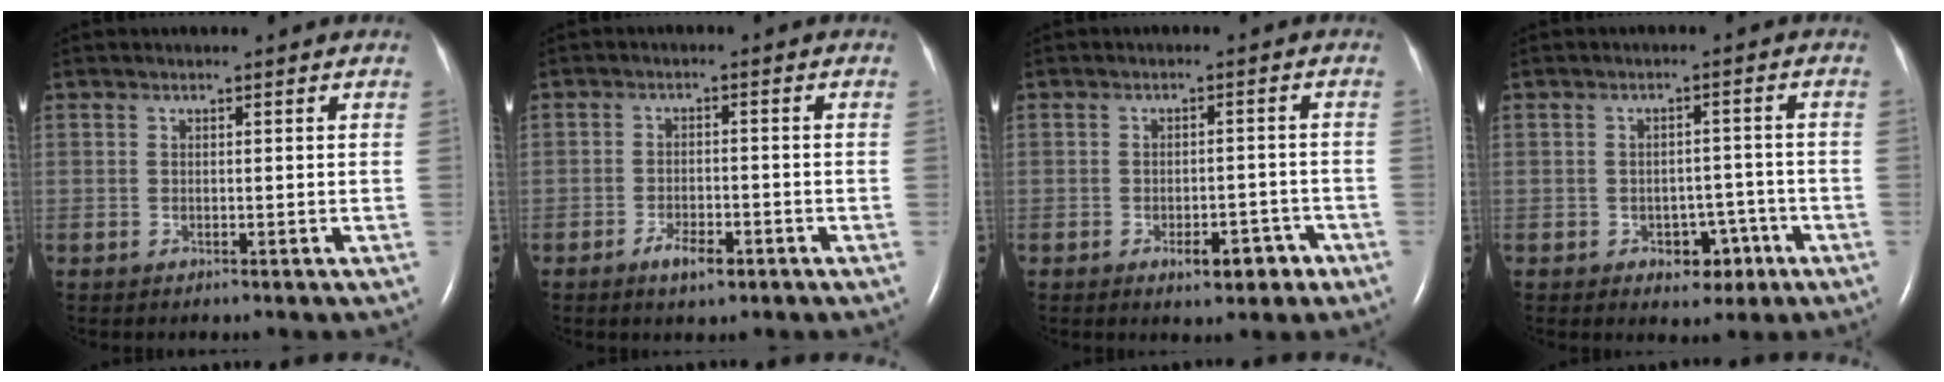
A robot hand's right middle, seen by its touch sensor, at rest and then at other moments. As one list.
[{"total": 3.6, "force": [-2.2, 1.3, 2.5], "torque": [-0.046, 0.002, -0.038]}, {"total": 4.7, "force": [-2.8, 2.2, 3.2], "torque": [-0.032, 0.008, -0.031]}, {"total": 4.6, "force": [-2.3, 3.1, 2.5], "torque": [-0.028, 0.013, -0.024]}]